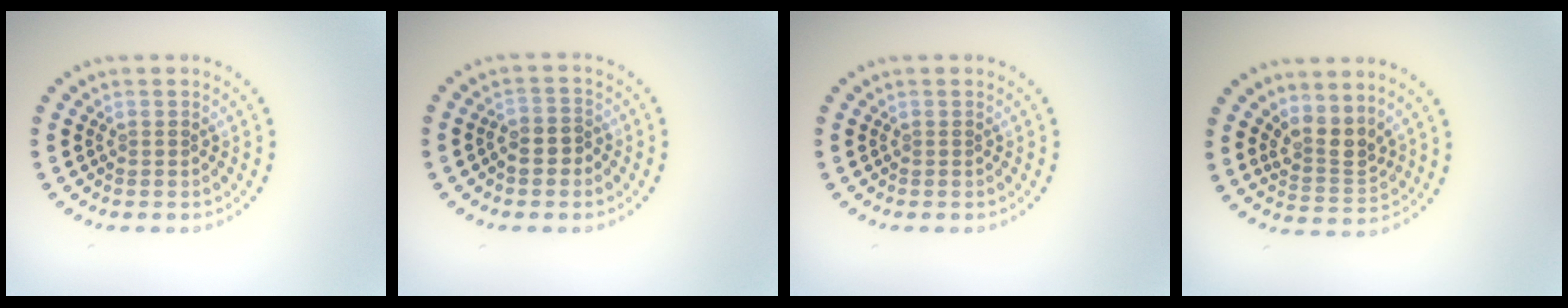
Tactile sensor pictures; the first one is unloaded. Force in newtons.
{"total": 1.6, "press": 1.4, "slide": 0.9}
{"total": 0.0}
{"total": 2.9, "press": 2.3, "slide": 1.6}